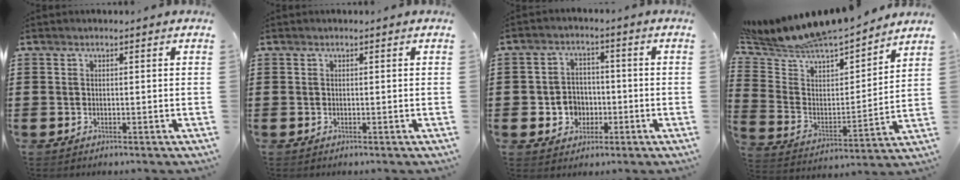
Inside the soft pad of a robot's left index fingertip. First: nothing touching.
{"total": 0.0}
{"total": 4.7, "force": [-1.2, 4.2, 1.7], "torque": [-0.045, 0.010, -0.024]}
{"total": 7.9, "force": [7.8, 1.0, 1.1], "torque": [-0.069, -0.070, 0.129]}